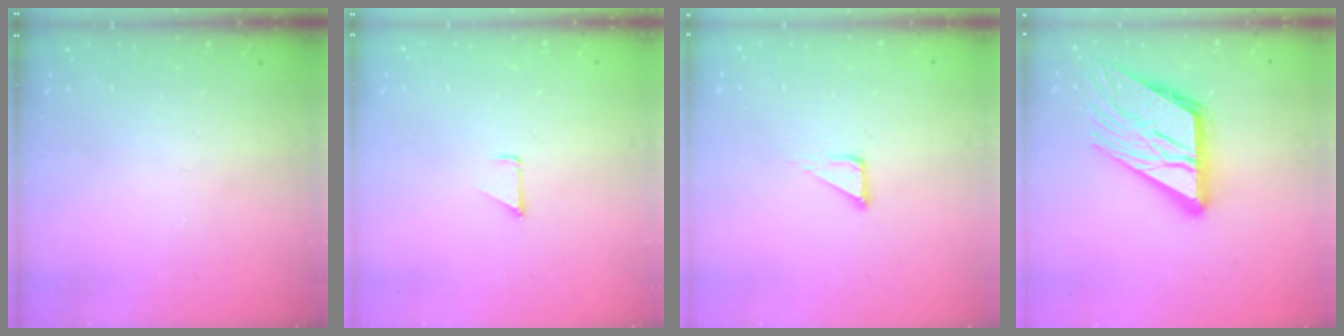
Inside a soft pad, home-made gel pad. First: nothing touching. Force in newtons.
{"total": 0.9, "press": 0.8, "slide": 0.1}
{"total": 3.5, "press": 3.5, "slide": 0.2}
{"total": 17.8, "press": 17.7, "slide": 2.1}